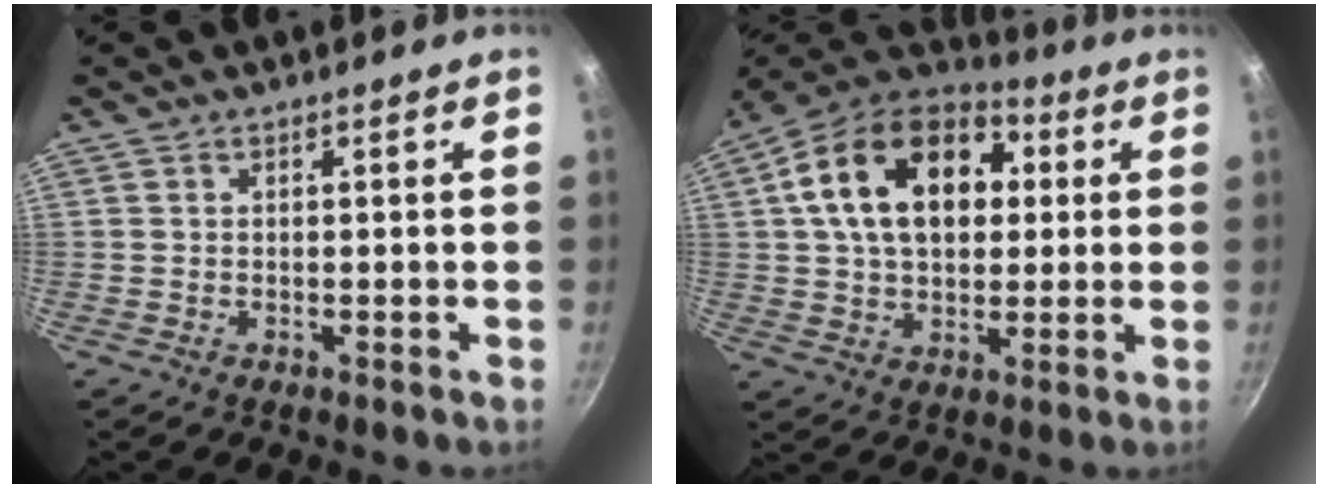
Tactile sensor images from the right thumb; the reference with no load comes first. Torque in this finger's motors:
{"motor_torque": [-0.20, 3.73, 0.88, -0.19, 0.39]}